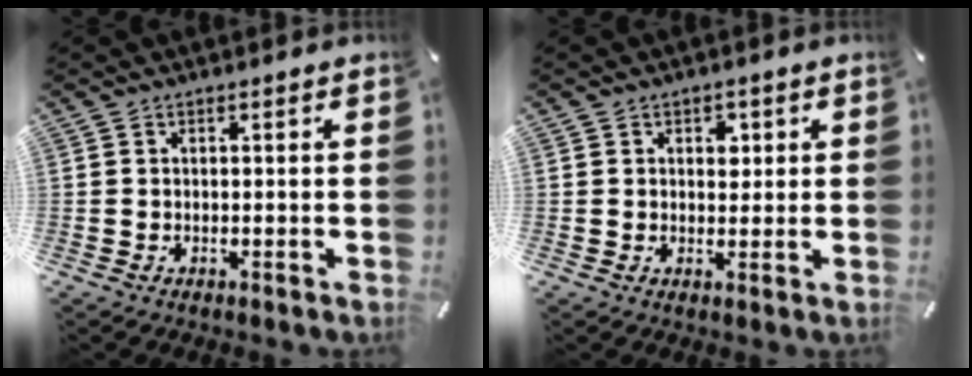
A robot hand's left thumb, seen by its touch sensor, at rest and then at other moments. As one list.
[{"total": 3.0, "force": [0.9, 2.3, 1.6], "torque": [-0.004, -0.005, 0.005]}]